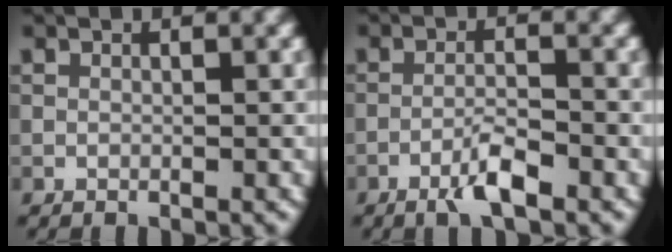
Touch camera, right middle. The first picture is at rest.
{"total": 2.9, "force": [-1.9, 0.5, 2.2], "torque": [-0.044, 0.005, -0.040]}